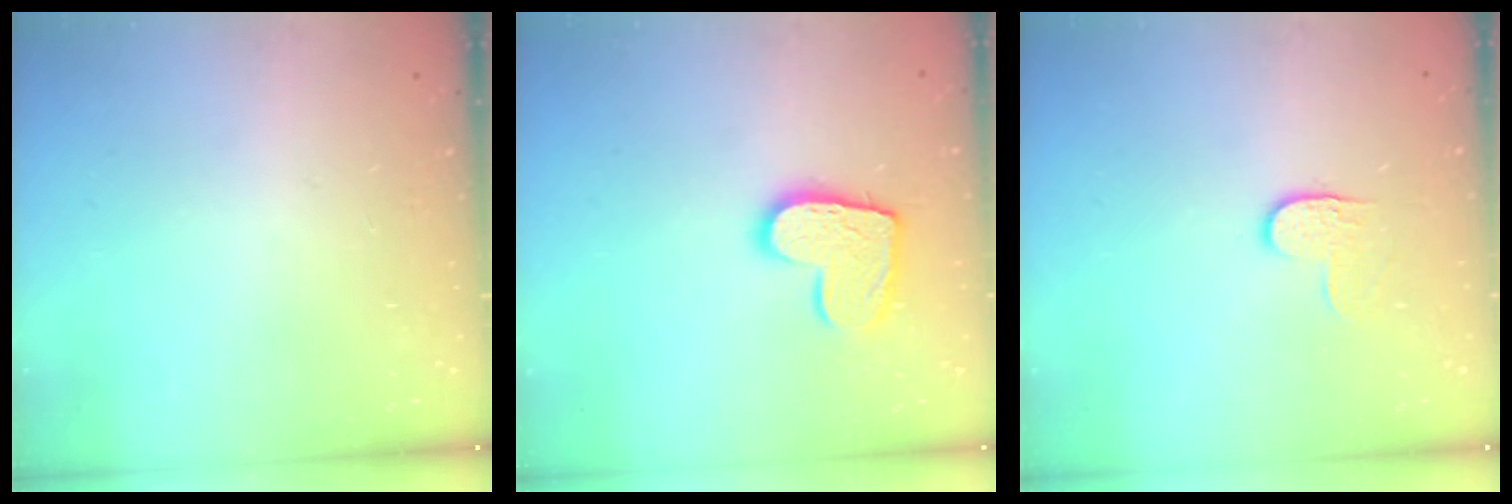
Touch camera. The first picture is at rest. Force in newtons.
{"total": 11.6, "press": 11.6, "slide": 0.8}
{"total": 4.0, "press": 4.0, "slide": 0.5}